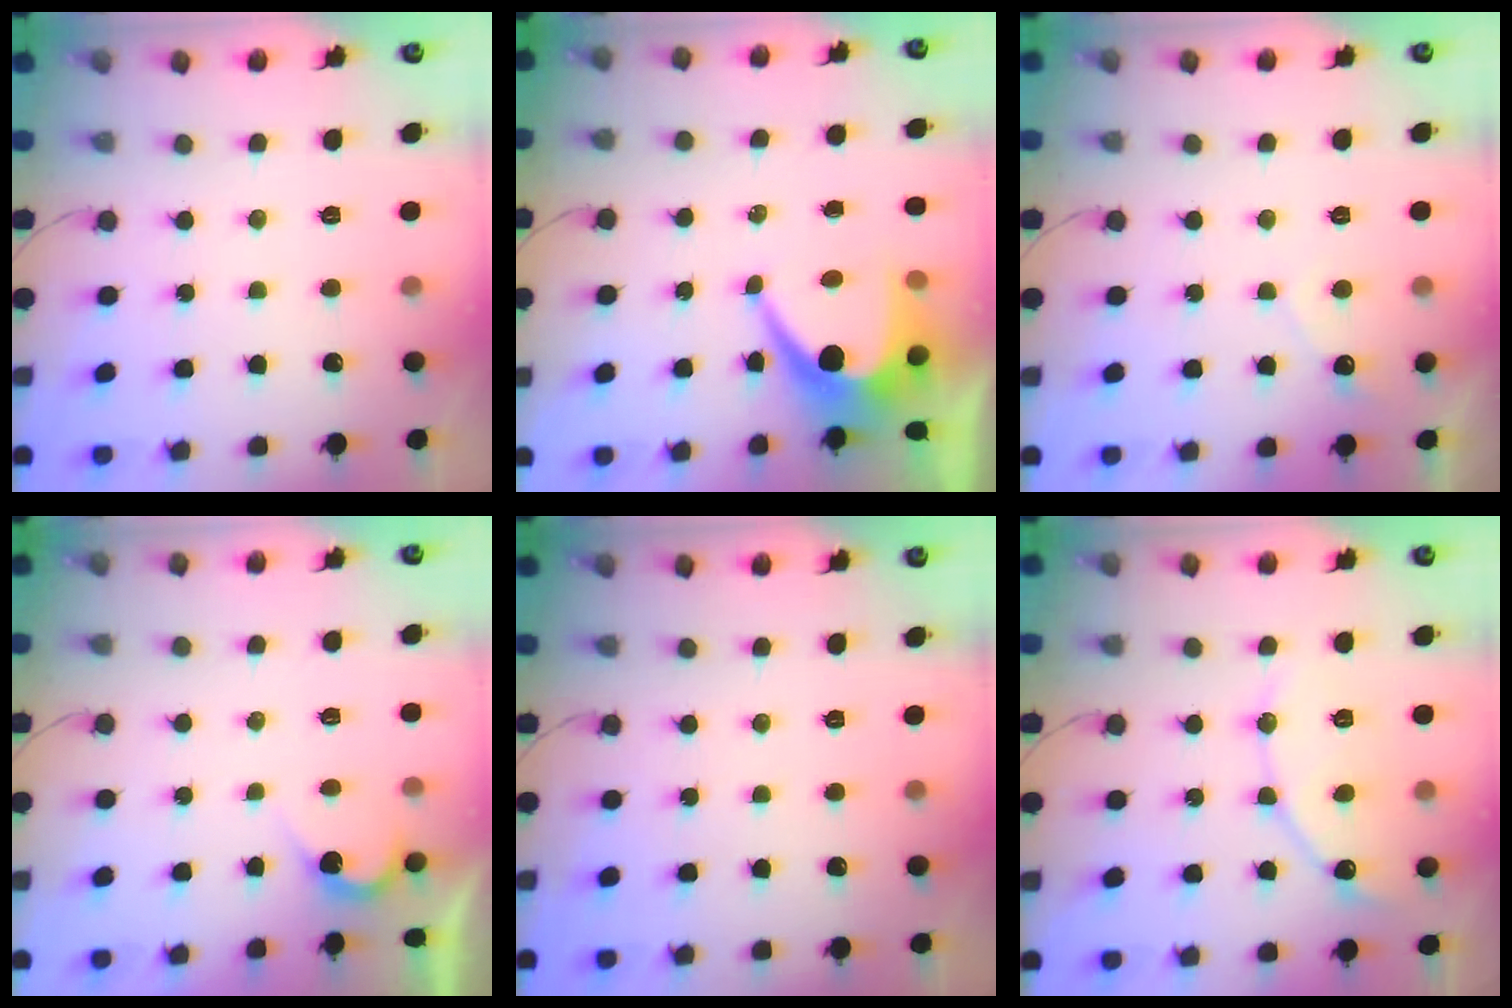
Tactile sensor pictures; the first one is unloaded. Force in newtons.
{"total": 8.7, "press": 8.6, "slide": 0.6}
{"total": 4.0, "press": 4.0, "slide": 0.2}
{"total": 3.0, "press": 3.0, "slide": 0.3}
{"total": 0.0}
{"total": 9.7, "press": 9.6, "slide": 0.9}